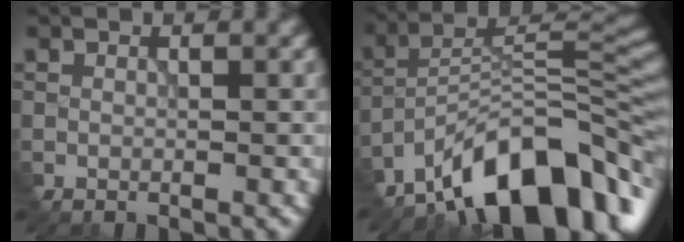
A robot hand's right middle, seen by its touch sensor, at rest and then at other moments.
{"total": 12.4, "force": [-9.1, 4.4, 7.2], "torque": [-0.098, 0.024, -0.164]}